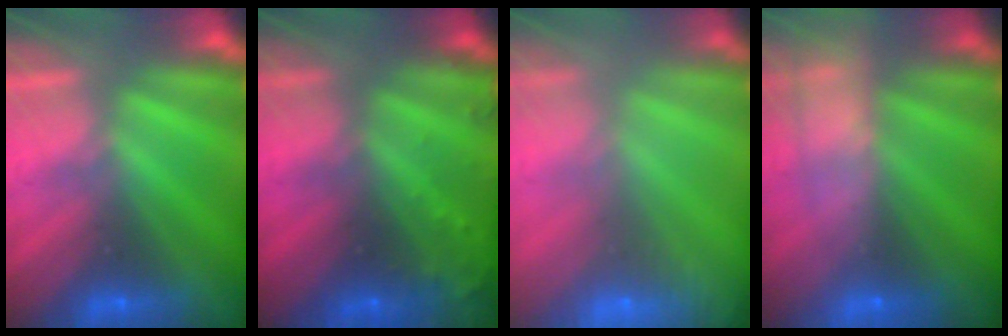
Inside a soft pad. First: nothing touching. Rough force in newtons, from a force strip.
{"total": 8.1}
{"total": 6.9}
{"total": 5.8}